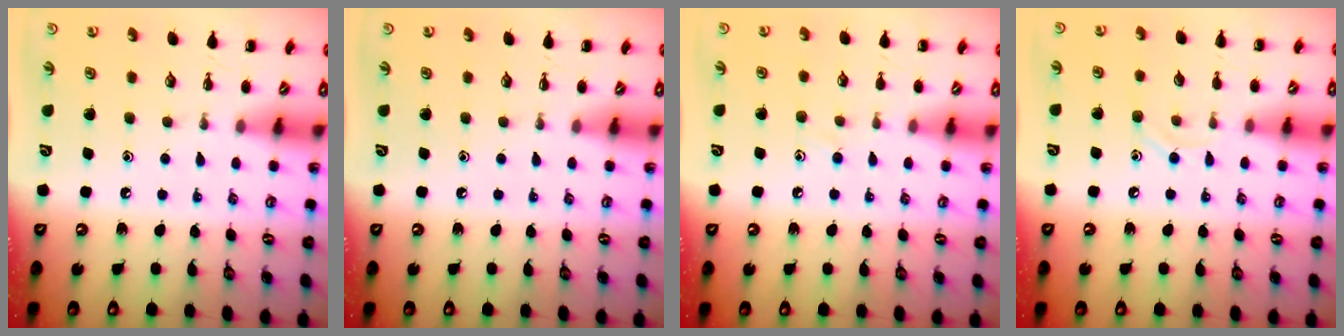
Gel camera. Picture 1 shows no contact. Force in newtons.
{"total": 0.0}
{"total": 6.5, "press": 6.1, "slide": 2.3}
{"total": 5.5, "press": 5.3, "slide": 1.3}